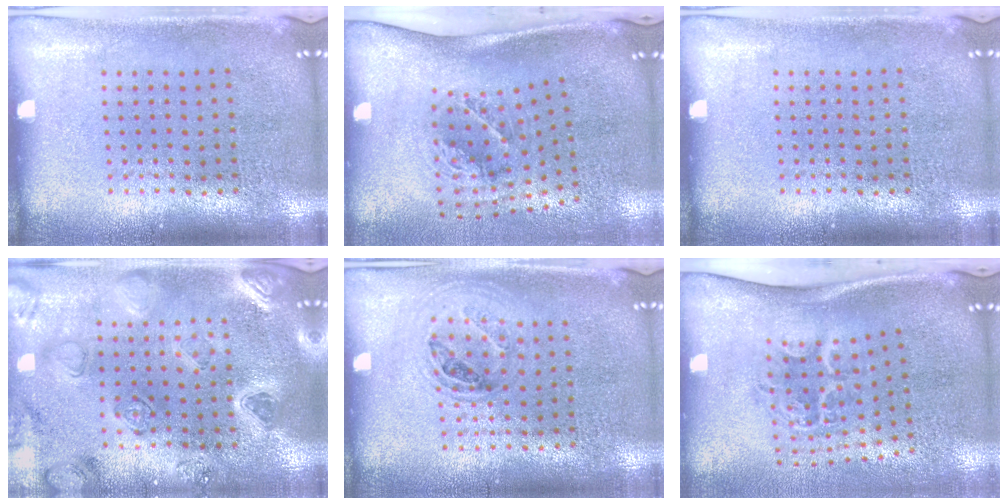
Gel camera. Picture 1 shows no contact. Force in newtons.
{"total": 1.9, "press": 1.2, "slide": 1.4}
{"total": 0.0}
{"total": 2.2, "press": 2.2, "slide": 0.4}
{"total": 1.0, "press": 0.9, "slide": 0.4}
{"total": 2.2, "press": 1.4, "slide": 1.7}